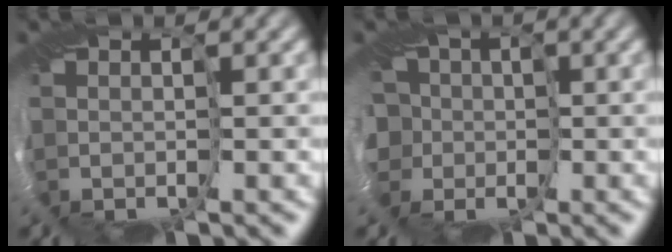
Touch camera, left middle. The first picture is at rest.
{"total": 9.9, "force": [-1.9, 8.2, 5.2], "torque": [-0.089, 0.008, -0.067]}